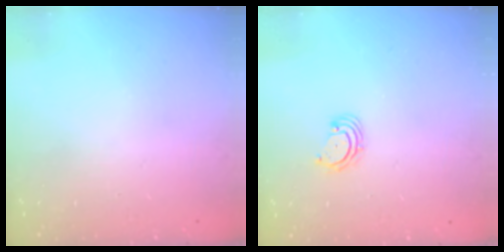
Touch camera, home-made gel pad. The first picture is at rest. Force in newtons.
{"total": 3.1, "press": 3.1, "slide": 0.3}